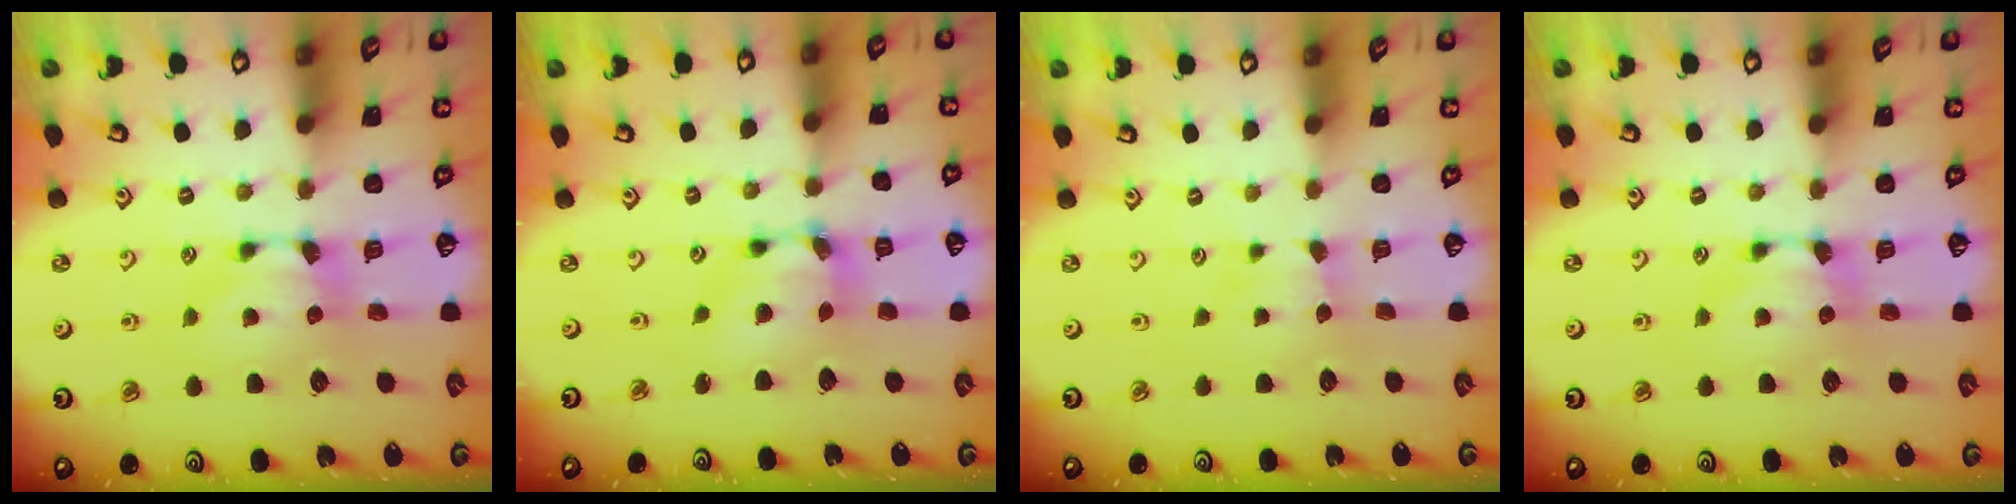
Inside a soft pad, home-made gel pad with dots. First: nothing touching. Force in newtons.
{"total": 5.9, "press": 5.6, "slide": 2.1}
{"total": 2.9, "press": 2.9, "slide": 0.3}
{"total": 0.0}